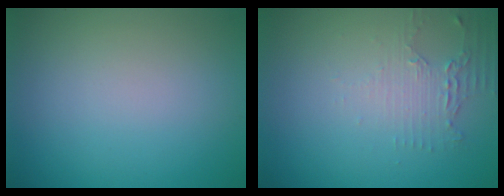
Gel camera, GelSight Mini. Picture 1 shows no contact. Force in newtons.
{"total": 2.0, "press": 1.6, "slide": 1.1}